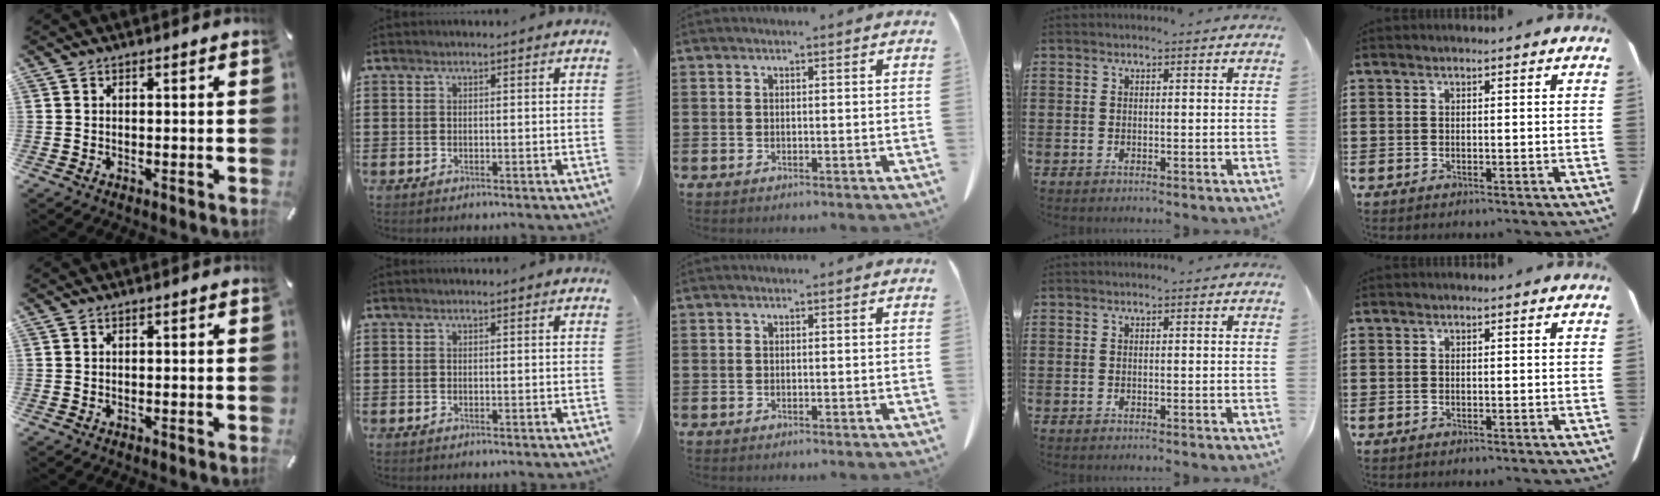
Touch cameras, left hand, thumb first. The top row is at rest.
{}